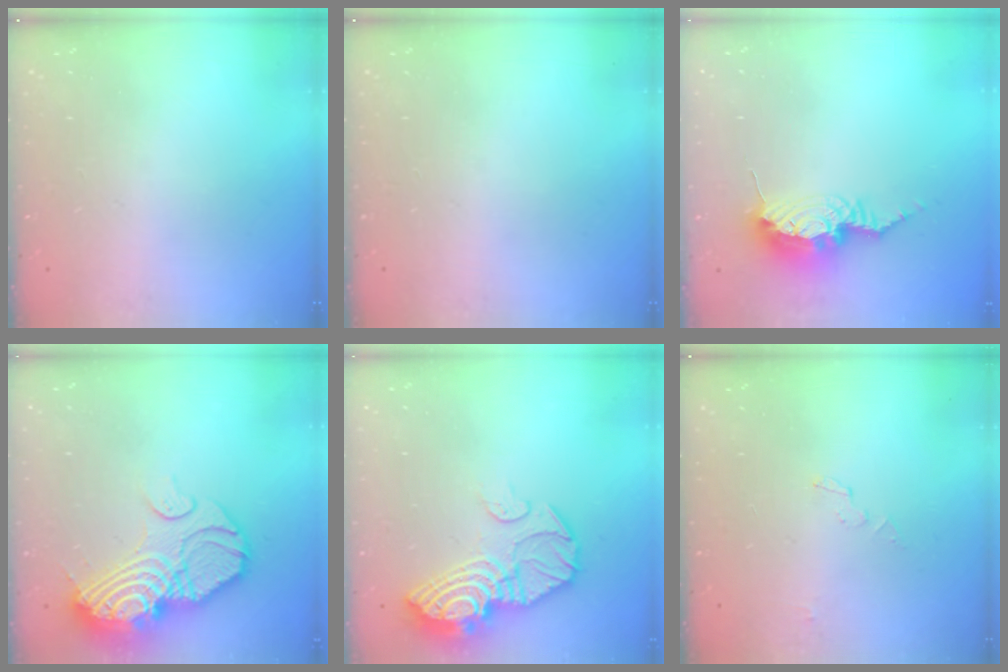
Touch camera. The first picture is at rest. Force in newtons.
{"total": 0.0}
{"total": 10.8, "press": 10.7, "slide": 1.2}
{"total": 21.8, "press": 21.7, "slide": 2.0}
{"total": 16.1, "press": 16.1, "slide": 1.3}
{"total": 3.1, "press": 3.1, "slide": 0.2}